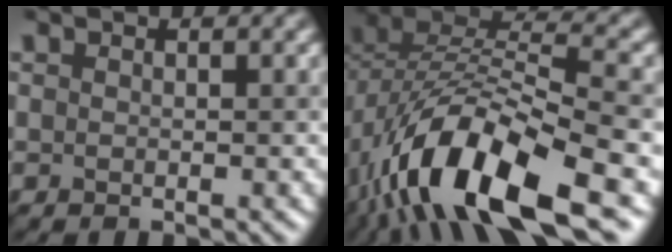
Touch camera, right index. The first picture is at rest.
{"total": 12.9, "force": [-6.4, 5.0, 10.0], "torque": [-0.178, 0.005, -0.118]}